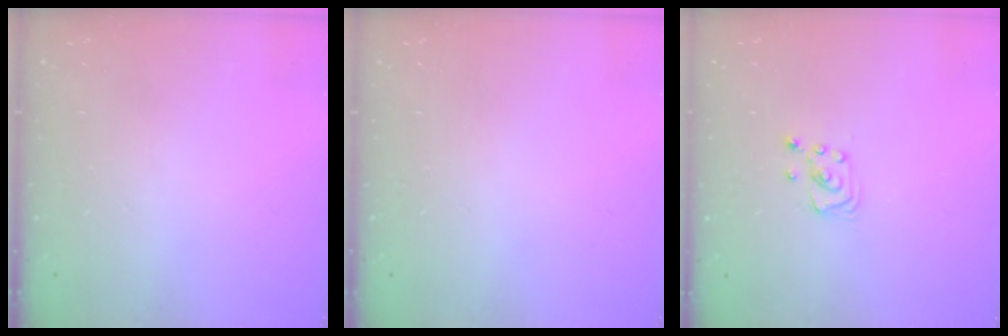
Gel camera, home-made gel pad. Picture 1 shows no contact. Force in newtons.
{"total": 0.0}
{"total": 3.4, "press": 3.4, "slide": 0.4}